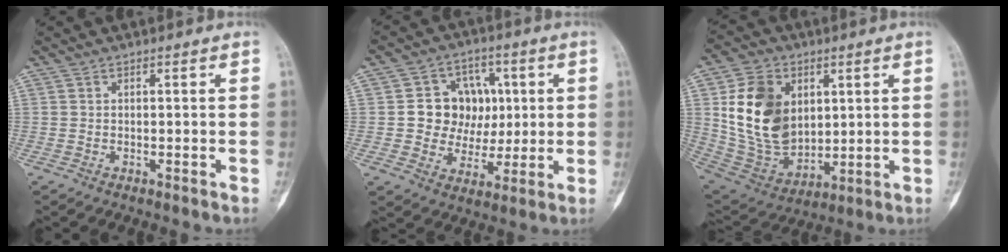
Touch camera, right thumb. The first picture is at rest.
{"total": 11.6, "force": [1.5, 10.1, 5.5], "torque": [-0.022, 0.007, 0.031]}
{"total": 18.5, "force": [4.1, 13.4, 12.1], "torque": [-0.188, -0.019, 0.093]}